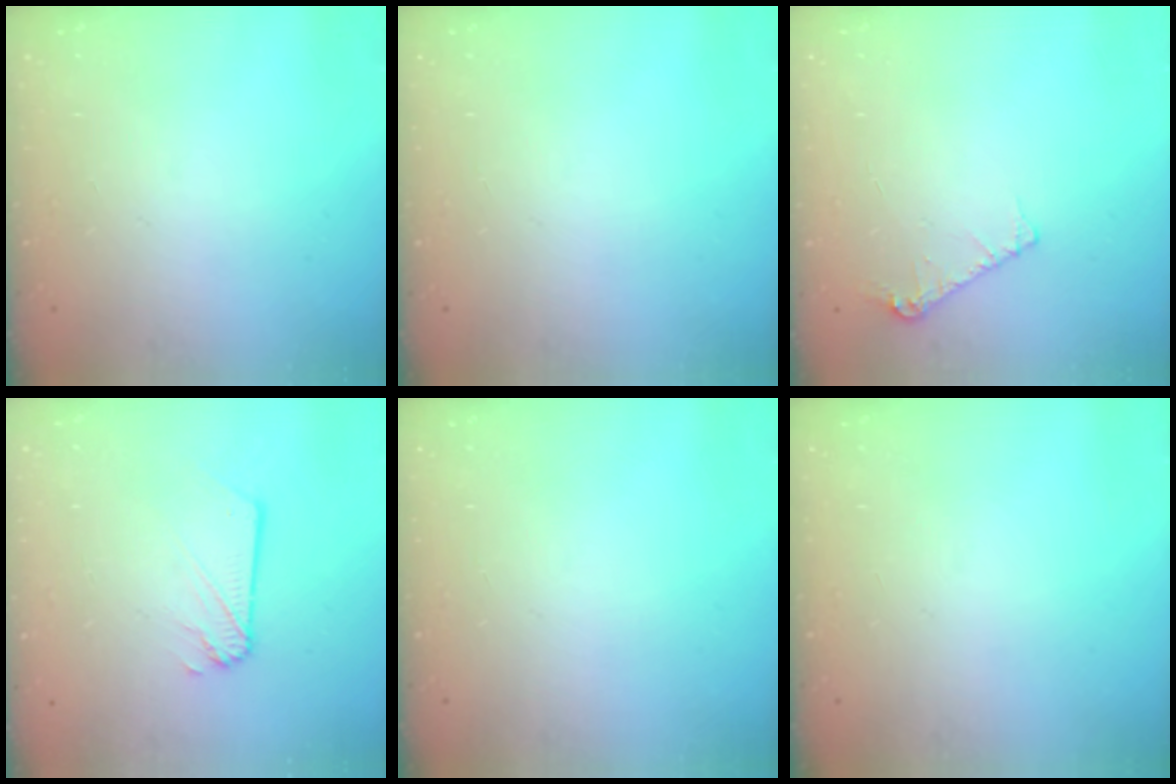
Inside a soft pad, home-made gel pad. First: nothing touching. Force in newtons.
{"total": 0.0}
{"total": 6.8, "press": 6.7, "slide": 1.0}
{"total": 2.1, "press": 2.1, "slide": 0.2}
{"total": 0.0}
{"total": 0.0}